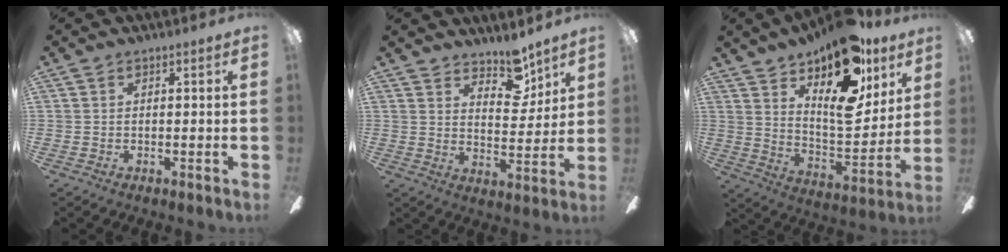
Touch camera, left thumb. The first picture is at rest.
{"total": 9.2, "force": [7.4, 4.1, 3.7], "torque": [-0.041, -0.048, 0.131]}
{"total": 20.5, "force": [13.5, 8.7, 12.8], "torque": [-0.186, -0.087, 0.231]}